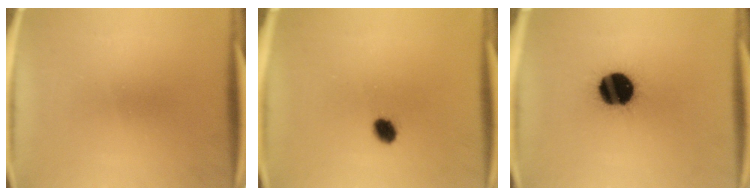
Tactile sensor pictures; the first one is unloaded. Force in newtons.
{"total": 3.5}
{"total": 16.8}